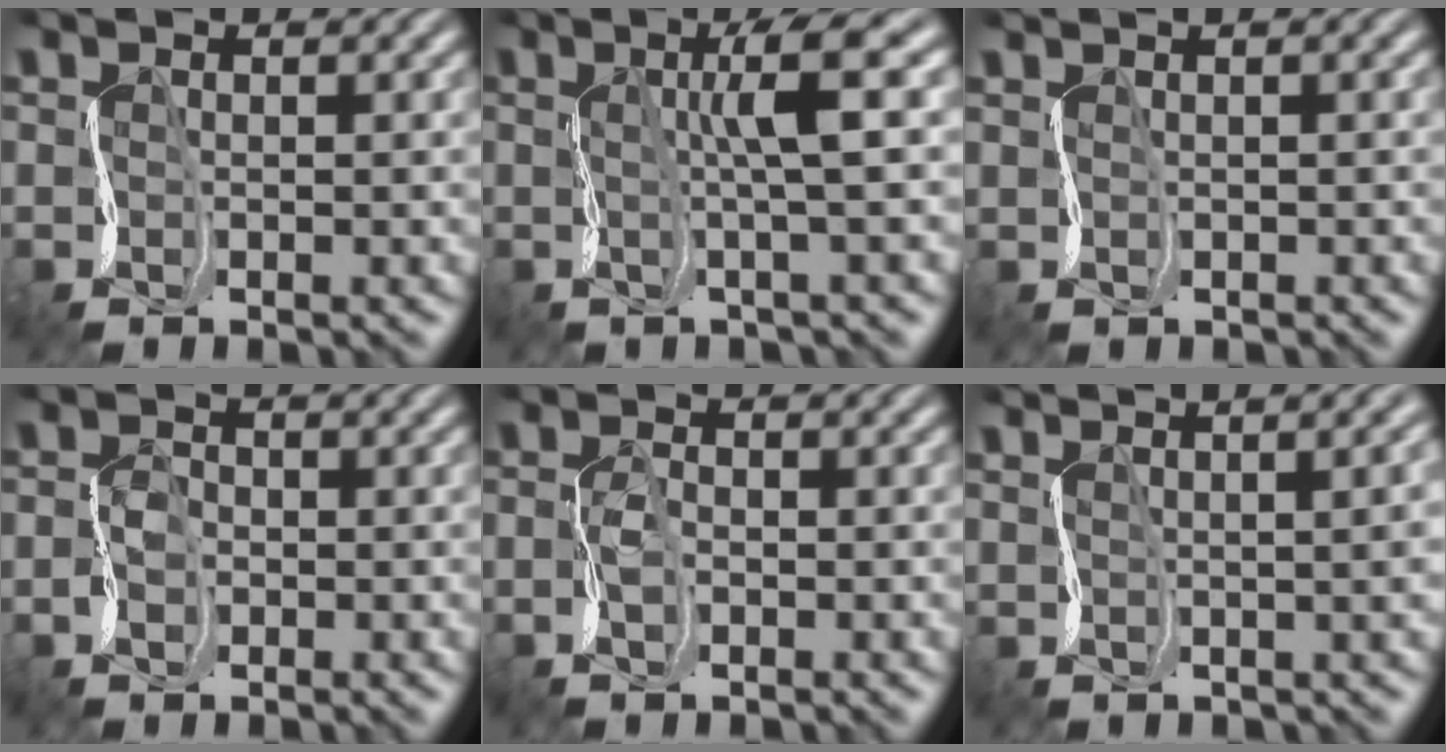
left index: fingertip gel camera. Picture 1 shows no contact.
{"total": 3.8, "force": [1.1, -0.1, 3.6], "torque": [-0.064, 0.018, 0.013]}
{"total": 1.0, "force": [0.9, 0.2, 0.1], "torque": [0.006, 0.007, 0.003]}
{"total": 1.2, "force": [-0.7, 0.9, 0.3], "torque": [-0.020, 0.010, -0.022]}
{"total": 1.0, "force": [-0.6, 0.5, 0.5], "torque": [-0.031, 0.008, -0.017]}
{"total": 8.6, "force": [2.2, 4.3, 7.1], "torque": [-0.035, 0.051, -0.005]}